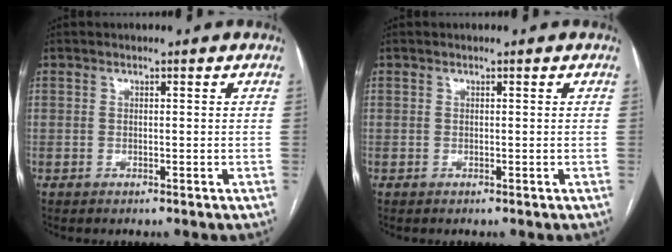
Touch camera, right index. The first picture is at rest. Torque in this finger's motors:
{"motor_torque": [0.01, 0.00, 0.00, 0.00]}